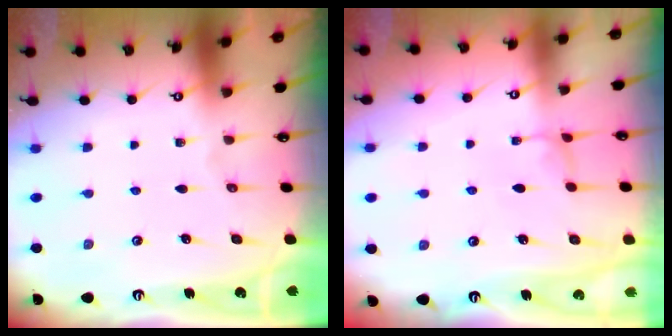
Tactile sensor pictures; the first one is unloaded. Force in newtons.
{"total": 2.4, "press": 2.4, "slide": 0.3}